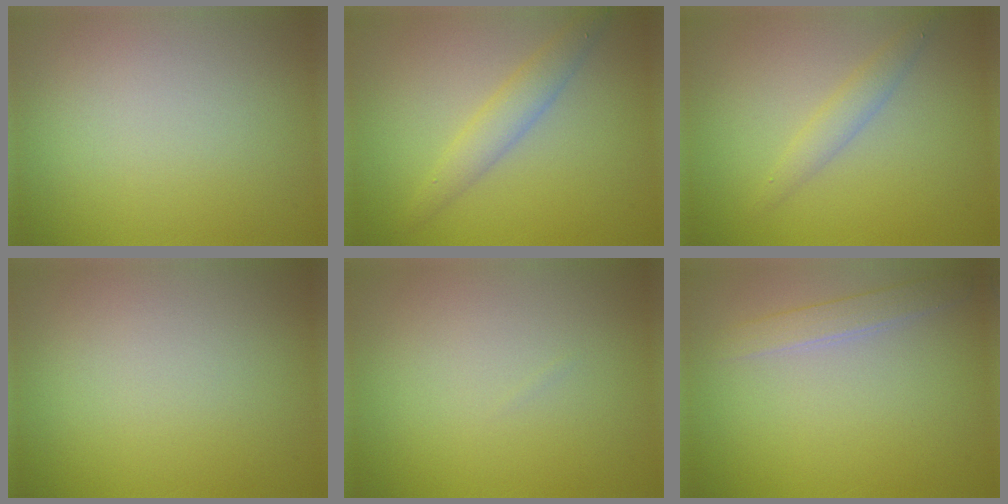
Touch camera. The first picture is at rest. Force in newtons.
{"total": 2.4, "press": 2.4, "slide": 0.1}
{"total": 1.7, "press": 1.7, "slide": 0.1}
{"total": 0.0}
{"total": 0.0}
{"total": 1.7, "press": 1.7, "slide": 0.1}